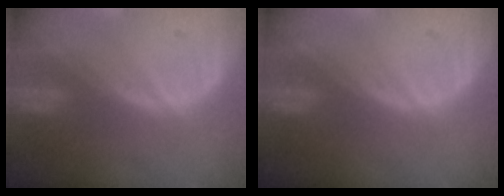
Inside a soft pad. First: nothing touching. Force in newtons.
{"total": 0.0}